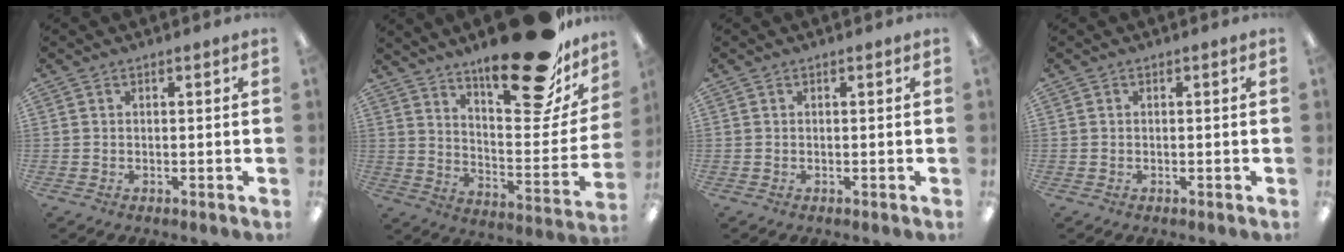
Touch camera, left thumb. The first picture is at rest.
{"total": 25.6, "force": [19.4, 7.6, 14.9], "torque": [-0.205, -0.135, 0.314]}
{"total": 0.0}
{"total": 0.0}